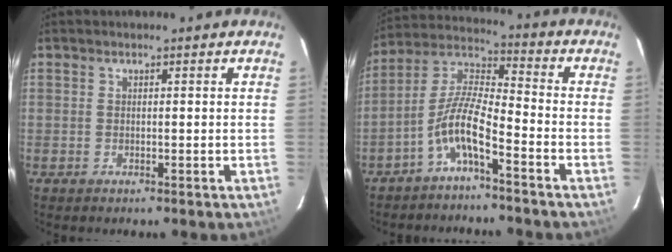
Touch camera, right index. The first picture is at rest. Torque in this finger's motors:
{"motor_torque": [1.26, -0.88, 0.76, 0.19]}